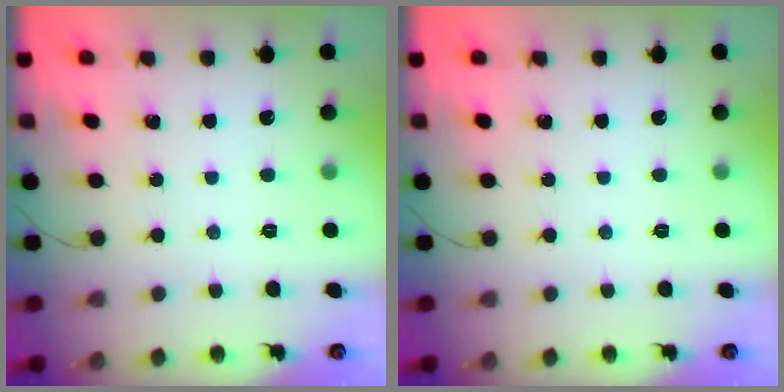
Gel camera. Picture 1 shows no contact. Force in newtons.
{"total": 0.0}